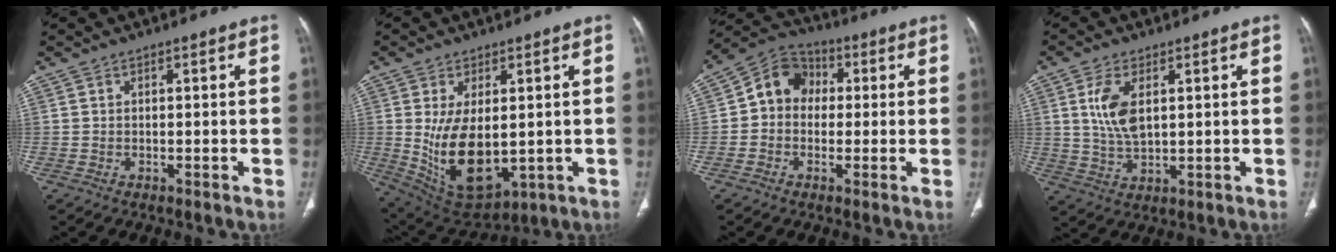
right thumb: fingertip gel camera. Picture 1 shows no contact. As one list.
[{"total": 14.4, "force": [-0.4, 7.8, 12.1], "torque": [-0.206, -0.016, 0.025]}, {"total": 8.9, "force": [0.3, 7.7, 4.5], "torque": [-0.053, 0.028, -0.012]}, {"total": 7.6, "force": [2.1, 3.8, 6.3], "torque": [-0.130, -0.011, 0.047]}]